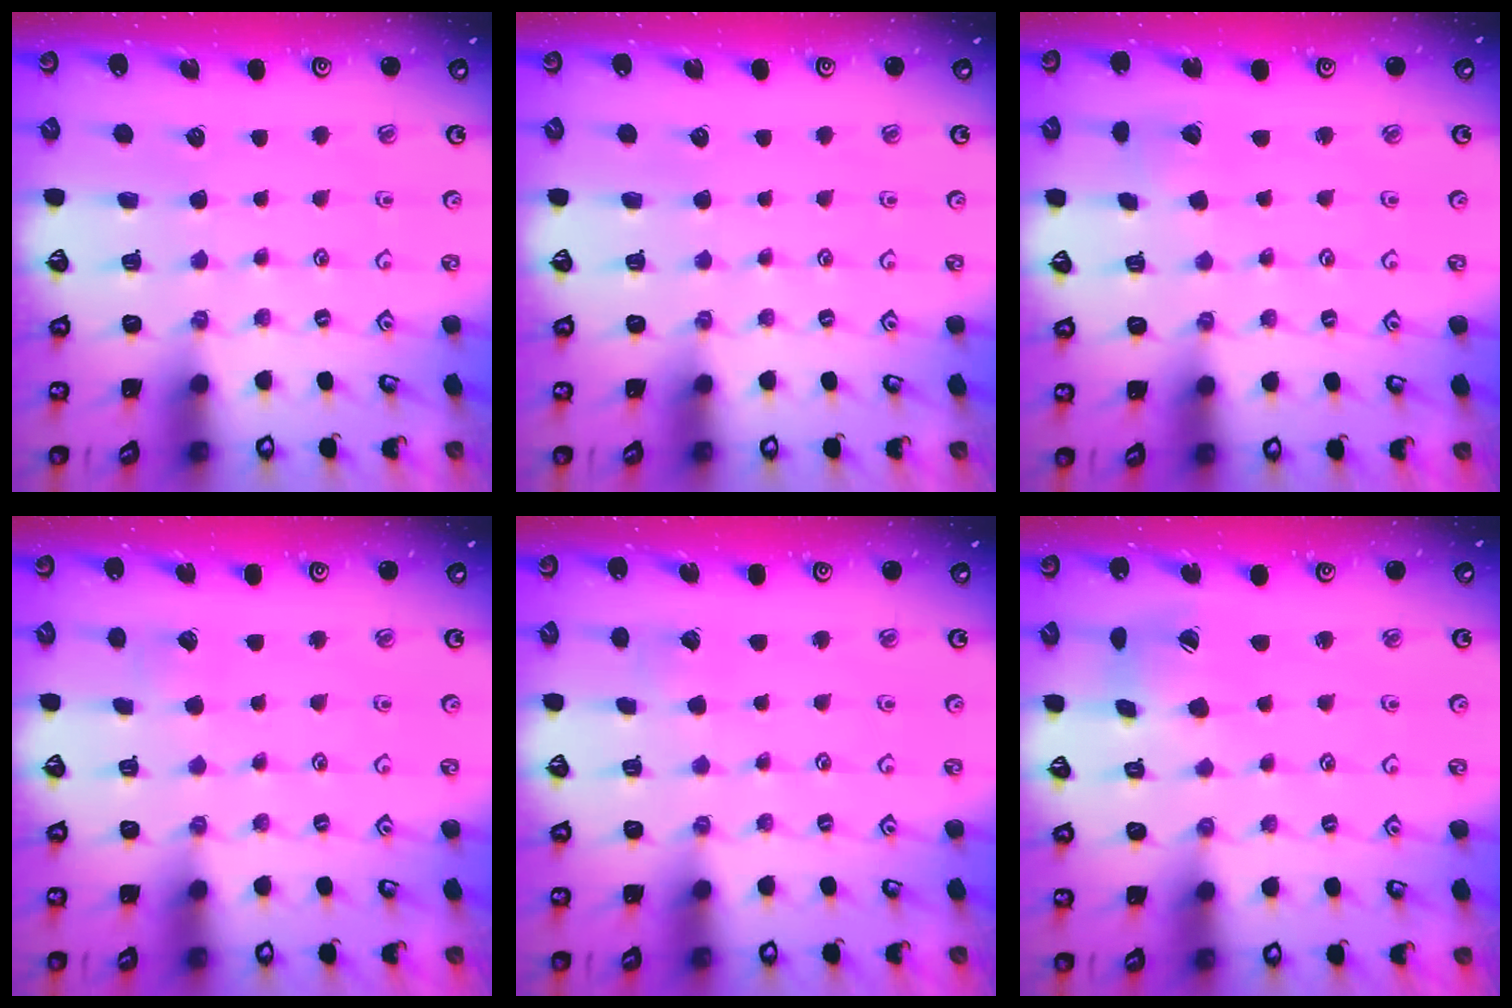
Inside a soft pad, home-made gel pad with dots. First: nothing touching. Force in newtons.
{"total": 0.0}
{"total": 4.1, "press": 4.1, "slide": 0.4}
{"total": 2.2, "press": 2.2, "slide": 0.2}
{"total": 1.7, "press": 1.7, "slide": 0.1}
{"total": 6.8, "press": 6.7, "slide": 0.5}